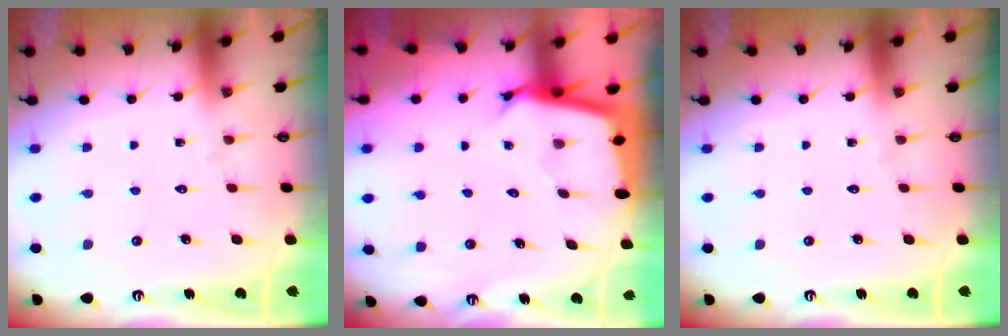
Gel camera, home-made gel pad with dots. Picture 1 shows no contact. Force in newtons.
{"total": 2.9, "press": 2.9, "slide": 0.1}
{"total": 0.0}